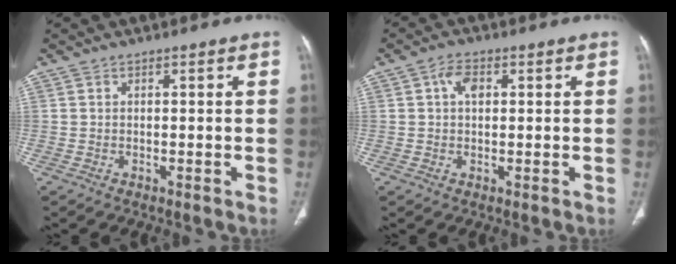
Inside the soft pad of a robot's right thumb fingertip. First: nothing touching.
{"total": 3.4, "force": [1.0, 2.1, 2.5], "torque": [-0.038, 0.006, 0.014]}